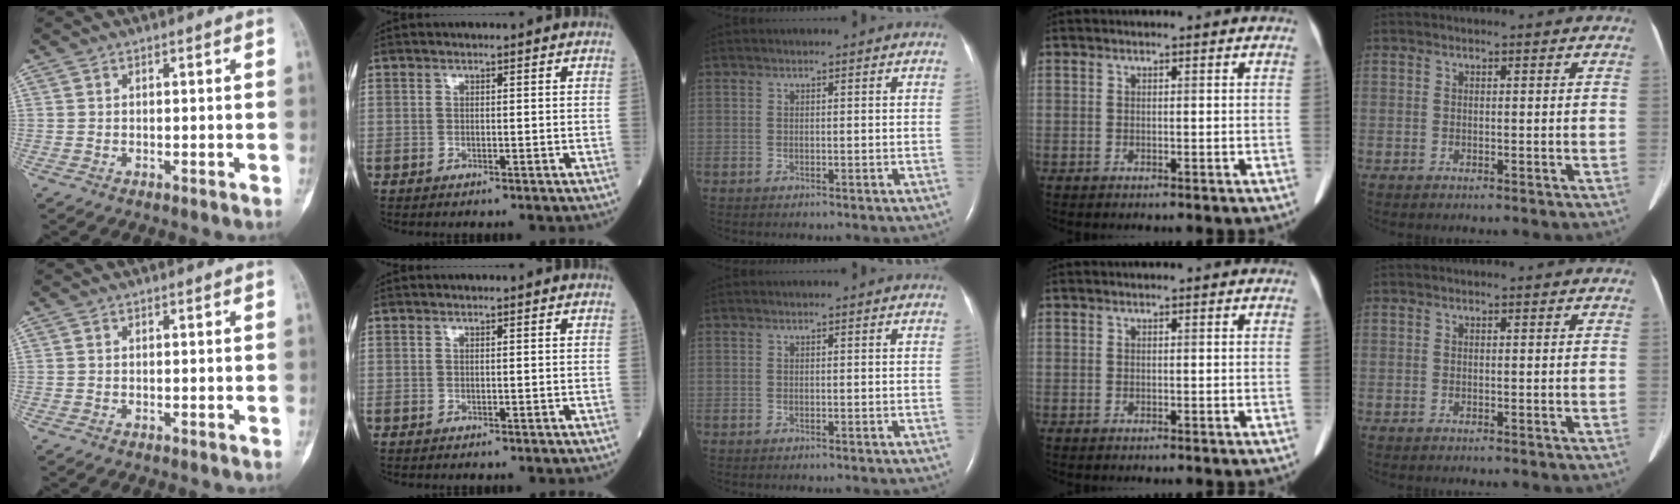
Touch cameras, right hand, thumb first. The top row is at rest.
{}